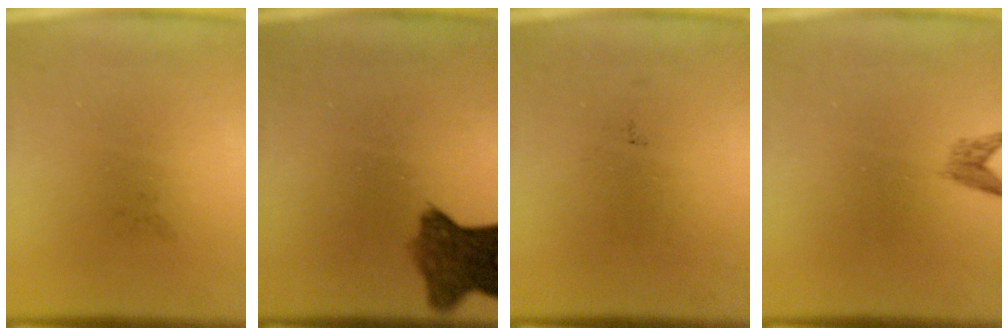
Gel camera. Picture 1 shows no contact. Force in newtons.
{"total": 7.3}
{"total": 0.0}
{"total": 1.4}